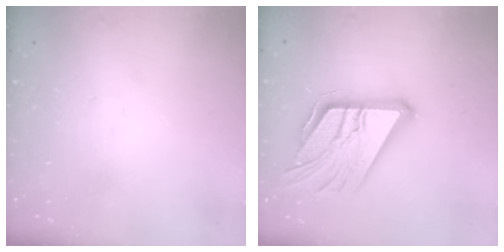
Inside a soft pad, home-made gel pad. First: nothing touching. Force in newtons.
{"total": 21.6, "press": 21.5, "slide": 2.3}